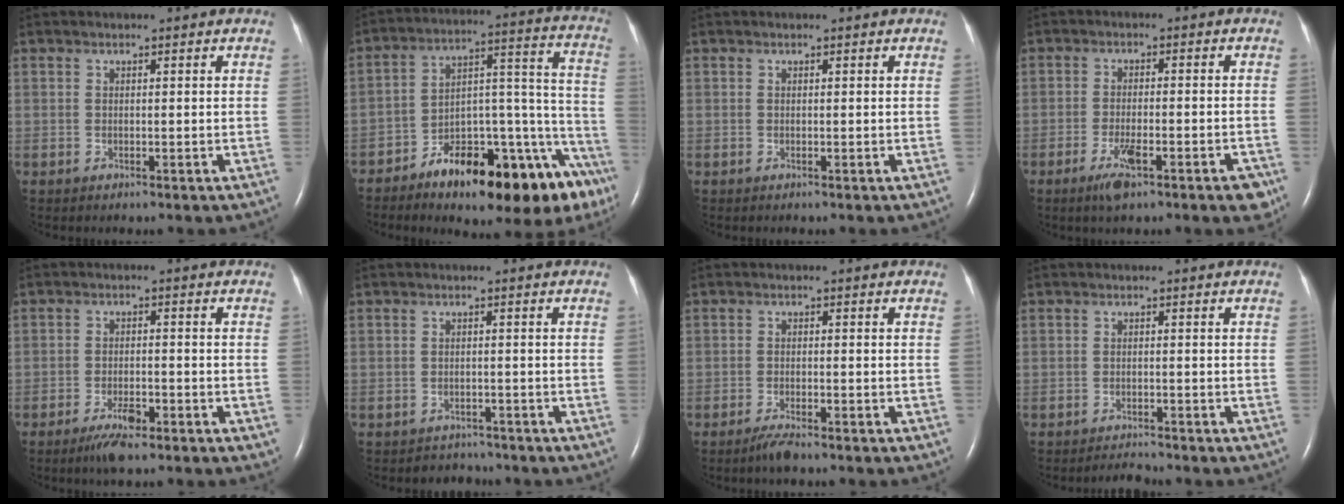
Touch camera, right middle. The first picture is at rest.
{"total": 23.7, "force": [-15.4, 7.2, 16.5], "torque": [-0.142, 0.054, -0.216]}
{"total": 0.0}
{"total": 7.0, "force": [-4.1, 1.4, 5.5], "torque": [-0.078, -0.006, -0.061]}
{"total": 4.5, "force": [-2.9, 1.1, 3.3], "torque": [-0.065, -0.004, -0.048]}
{"total": 2.5, "force": [-2.2, 0.8, -0.9], "torque": [0.010, -0.001, -0.034]}
{"total": 2.5, "force": [-2.0, 0.3, 1.5], "torque": [-0.038, -0.005, -0.037]}
{"total": 1.7, "force": [-1.6, -0.4, -0.2], "torque": [-0.002, -0.013, -0.025]}